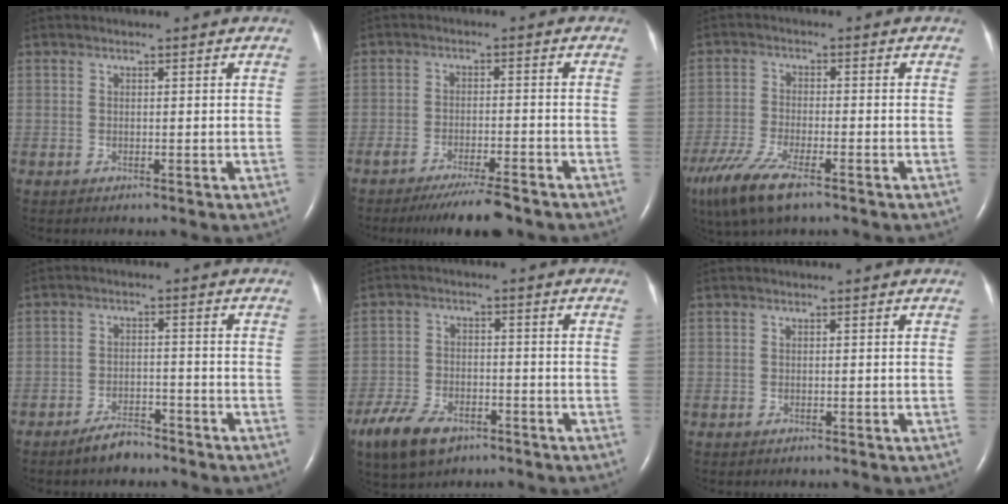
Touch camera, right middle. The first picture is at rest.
{"total": 8.0, "force": [-6.8, 0.6, 4.3], "torque": [-0.066, -0.019, -0.106]}
{"total": 10.1, "force": [-6.8, 2.3, 7.1], "torque": [-0.146, -0.025, -0.121]}
{"total": 4.0, "force": [-3.5, 1.2, 1.6], "torque": [-0.036, -0.001, -0.059]}
{"total": 9.3, "force": [-6.1, 4.7, 5.2], "torque": [-0.107, -0.010, -0.105]}
{"total": 0.0}